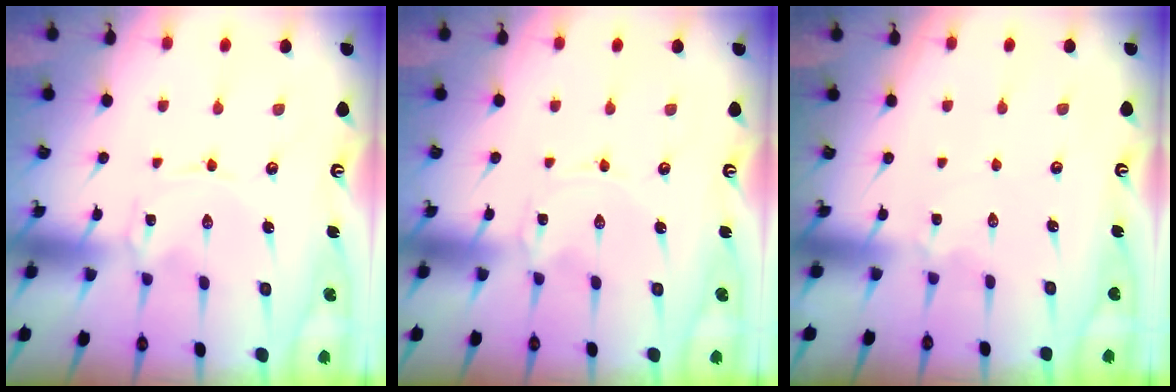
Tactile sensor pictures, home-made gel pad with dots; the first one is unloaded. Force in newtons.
{"total": 0.0}
{"total": 1.9, "press": 1.8, "slide": 0.5}